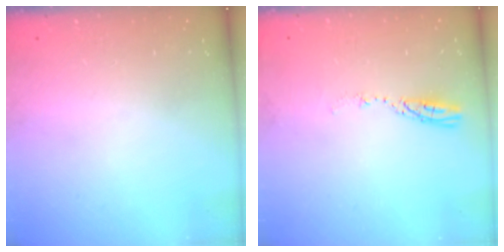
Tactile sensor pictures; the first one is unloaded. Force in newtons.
{"total": 4.0, "press": 3.9, "slide": 0.5}